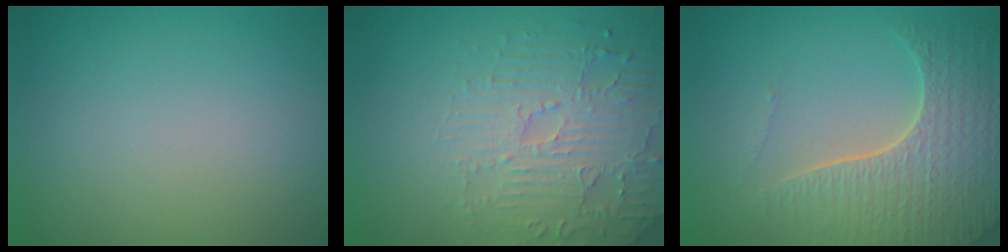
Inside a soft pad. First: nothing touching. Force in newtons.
{"total": 4.6, "press": 3.8, "slide": 2.6}
{"total": 6.7, "press": 5.1, "slide": 4.3}